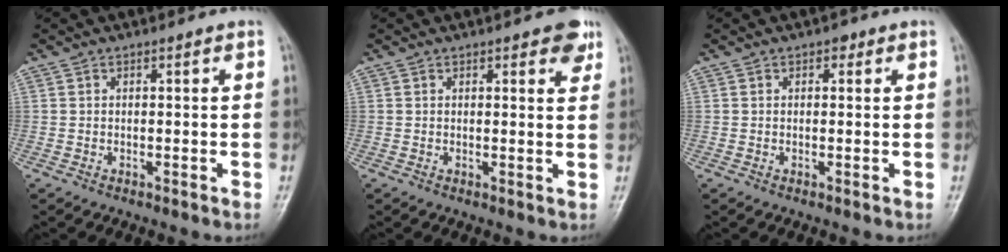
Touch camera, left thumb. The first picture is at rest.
{"total": 4.1, "force": [2.4, 1.6, 2.9], "torque": [-0.019, -0.009, 0.023]}
{"total": 1.2, "force": [0.6, 0.8, 0.7], "torque": [0.002, 0.000, 0.003]}